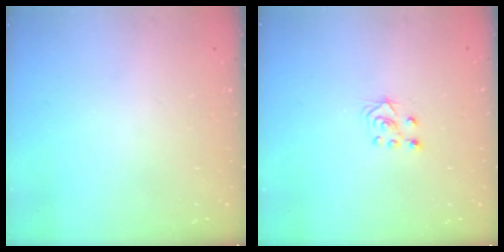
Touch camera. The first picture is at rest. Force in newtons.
{"total": 4.1, "press": 4.1, "slide": 0.7}